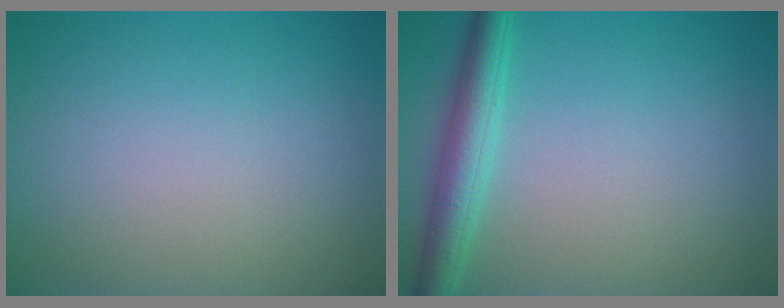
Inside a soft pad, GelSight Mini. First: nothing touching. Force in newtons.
{"total": 3.8, "press": 3.8, "slide": 0.1}